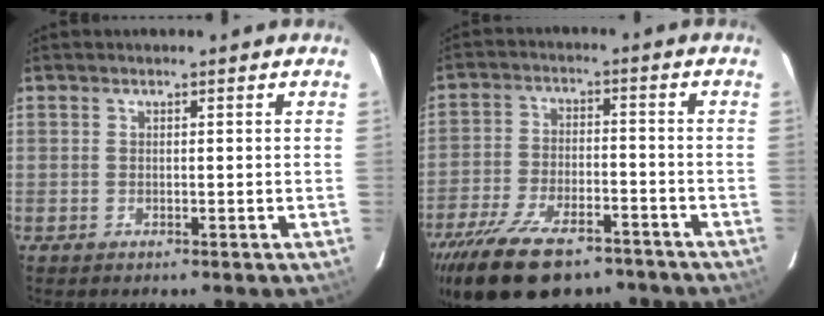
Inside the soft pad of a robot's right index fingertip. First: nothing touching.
{"total": 18.6, "force": [-13.6, 8.0, 9.9], "torque": [-0.209, -0.025, -0.218]}